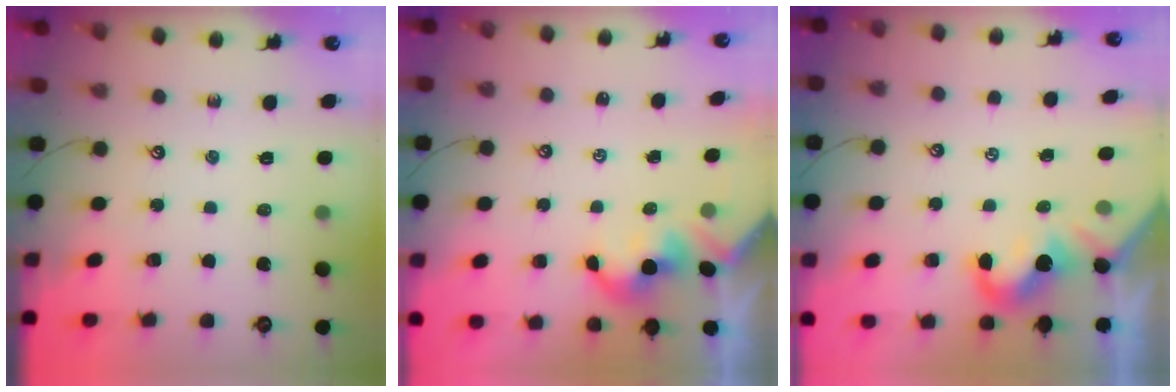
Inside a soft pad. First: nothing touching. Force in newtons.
{"total": 1.9, "press": 1.9, "slide": 0.2}
{"total": 1.5, "press": 1.2, "slide": 0.9}